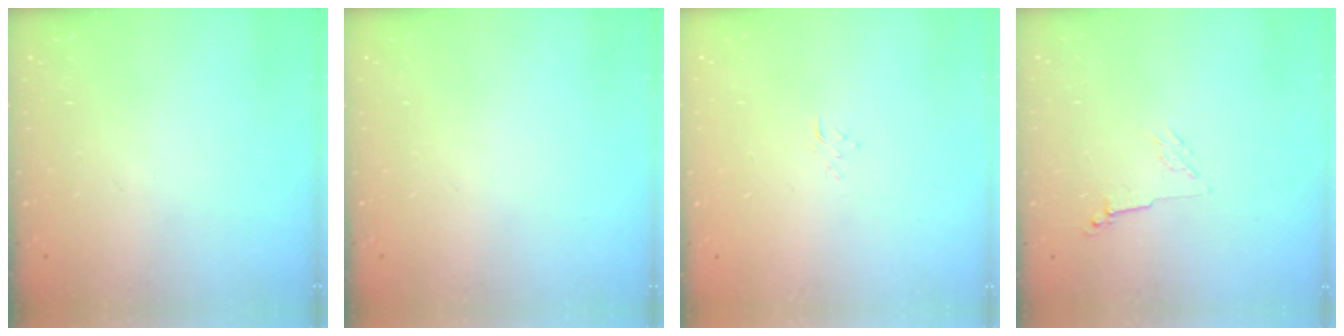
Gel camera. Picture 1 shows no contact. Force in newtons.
{"total": 0.0}
{"total": 3.7, "press": 3.7, "slide": 0.1}
{"total": 2.8, "press": 2.7, "slide": 0.6}